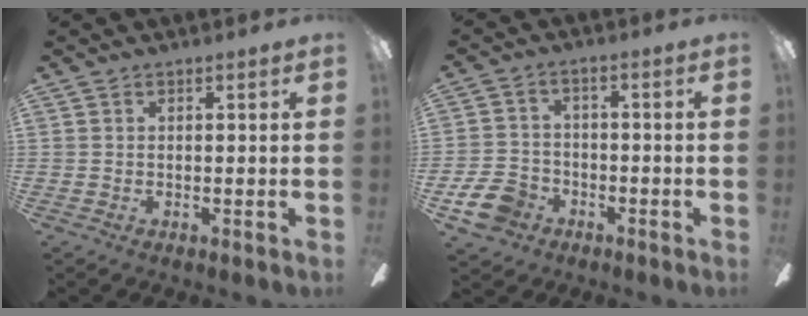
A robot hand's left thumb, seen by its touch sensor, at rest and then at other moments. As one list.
[{"total": 8.6, "force": [-4.6, 6.1, 3.9], "torque": [-0.094, 0.031, -0.085]}]